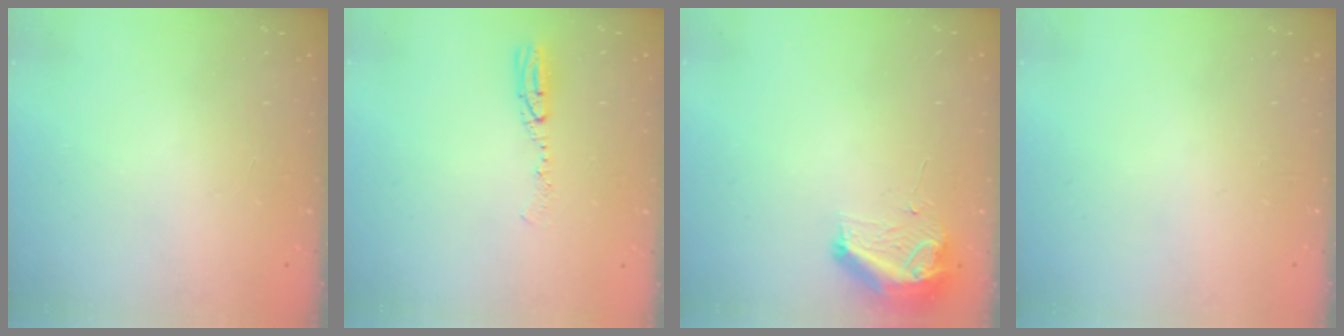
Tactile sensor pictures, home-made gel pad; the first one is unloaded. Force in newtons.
{"total": 6.3, "press": 6.0, "slide": 1.7}
{"total": 9.0, "press": 8.9, "slide": 1.1}
{"total": 0.0}